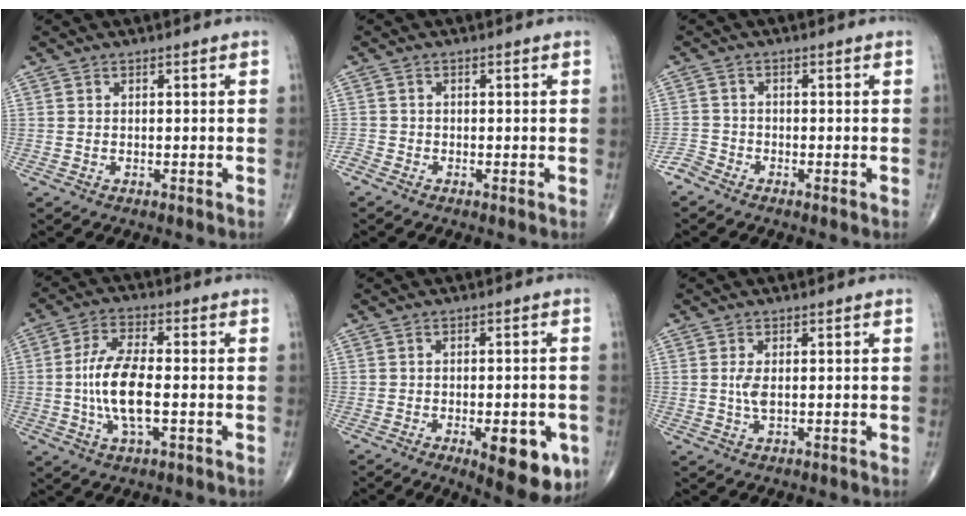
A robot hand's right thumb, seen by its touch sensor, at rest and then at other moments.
{"total": 1.5, "force": [-1.2, 0.6, 0.7], "torque": [-0.018, -0.004, -0.029]}
{"total": 2.2, "force": [-2.0, 0.7, 0.3], "torque": [-0.005, -0.006, -0.049]}
{"total": 10.9, "force": [-1.3, 4.1, 10.0], "torque": [-0.209, 0.009, -0.028]}
{"total": 11.6, "force": [-4.4, 4.3, 9.8], "torque": [-0.106, 0.002, -0.050]}
{"total": 2.6, "force": [0.1, 1.0, 2.4], "torque": [-0.055, -0.005, 0.003]}